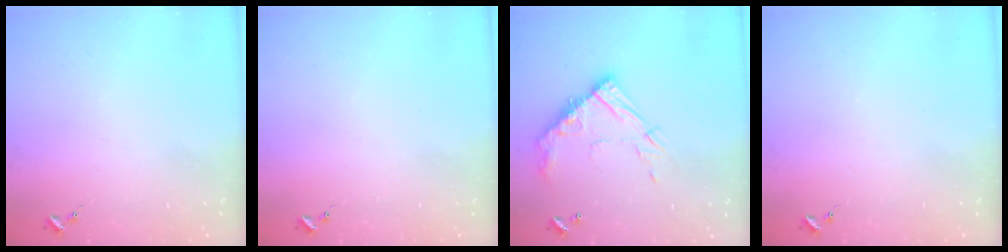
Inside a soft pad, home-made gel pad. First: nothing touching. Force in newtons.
{"total": 0.0}
{"total": 12.5, "press": 12.5, "slide": 1.0}
{"total": 0.0}